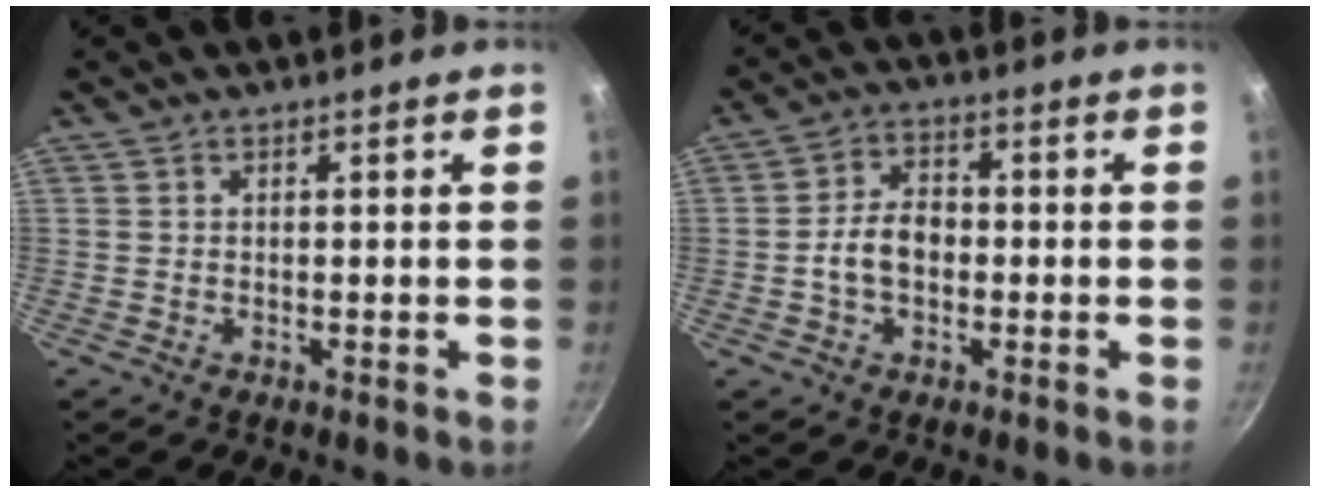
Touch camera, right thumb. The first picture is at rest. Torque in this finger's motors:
{"motor_torque": [1.04, 1.42, 0.76, -0.14, 0.06]}